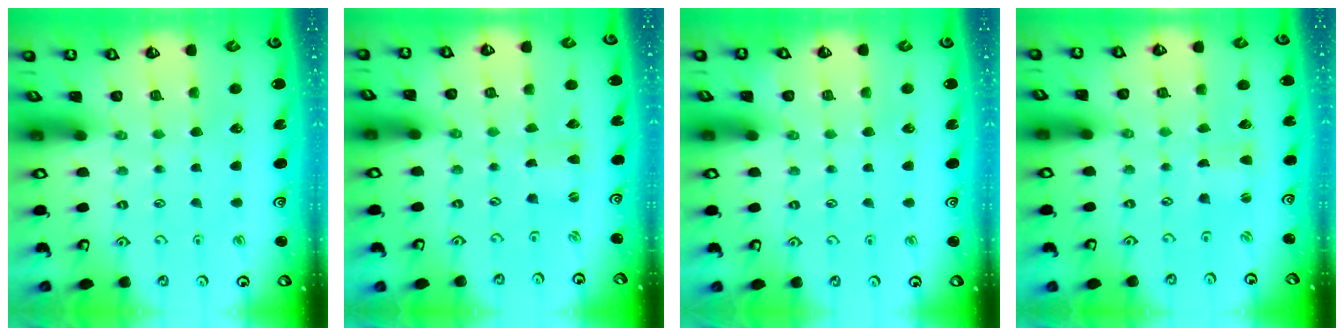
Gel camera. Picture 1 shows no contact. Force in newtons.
{"total": 0.7, "press": 0.7, "slide": 0.1}
{"total": 0.0}
{"total": 0.8, "press": 0.8, "slide": 0.0}